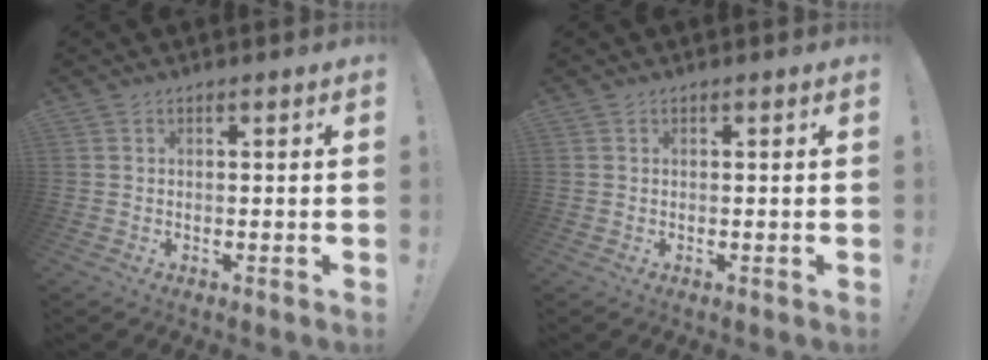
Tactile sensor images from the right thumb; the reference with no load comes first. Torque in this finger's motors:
{"motor_torque": [0.00, 0.00, 0.00, 0.00, 0.00]}